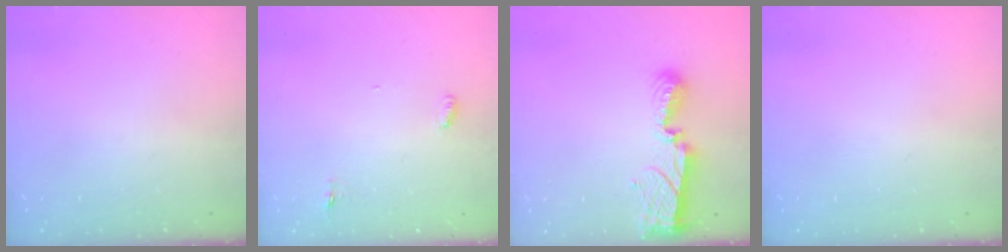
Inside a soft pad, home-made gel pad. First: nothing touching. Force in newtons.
{"total": 3.0, "press": 2.8, "slide": 0.9}
{"total": 8.4, "press": 8.4, "slide": 0.8}
{"total": 0.0}